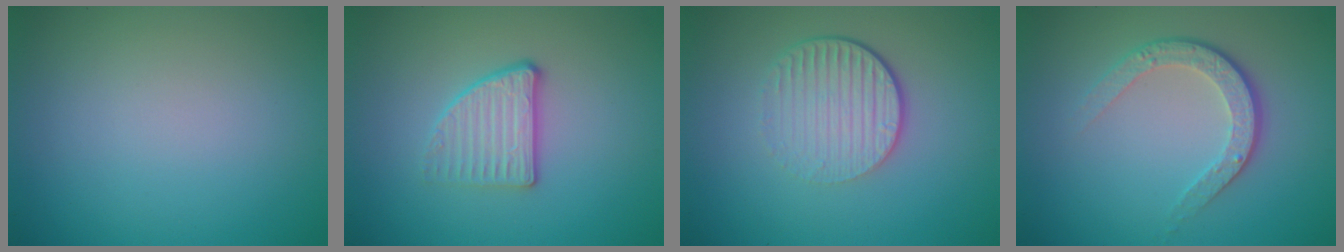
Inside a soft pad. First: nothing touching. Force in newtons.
{"total": 2.9, "press": 2.5, "slide": 1.4}
{"total": 4.6, "press": 2.9, "slide": 3.6}
{"total": 3.5, "press": 2.5, "slide": 2.4}